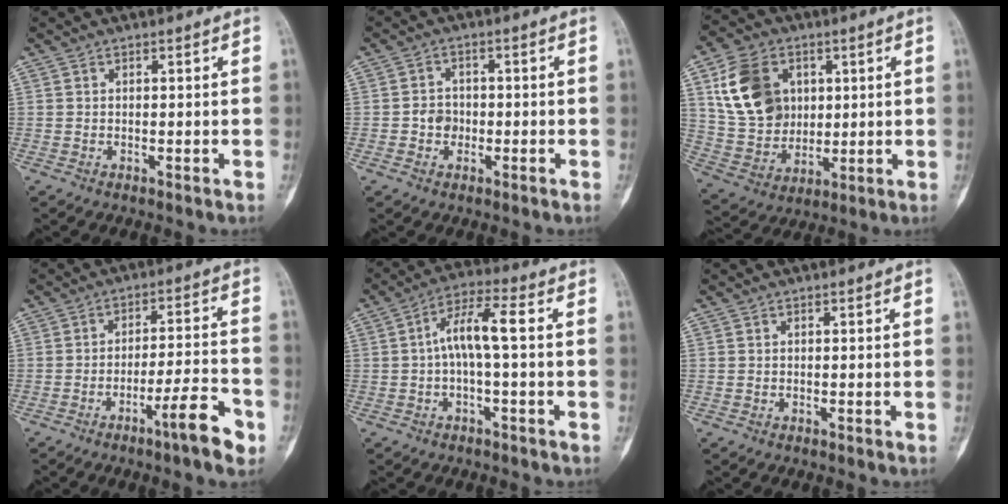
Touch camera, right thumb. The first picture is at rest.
{"total": 3.3, "force": [-0.9, 2.8, 1.5], "torque": [-0.006, 0.009, -0.020]}
{"total": 16.0, "force": [4.8, 12.3, 8.9], "torque": [-0.136, -0.009, 0.096]}
{"total": 9.2, "force": [-5.1, 1.3, 7.5], "torque": [-0.114, 0.033, -0.077]}
{"total": 7.6, "force": [0.0, 1.7, 7.4], "torque": [-0.148, 0.036, -0.004]}
{"total": 0.0}